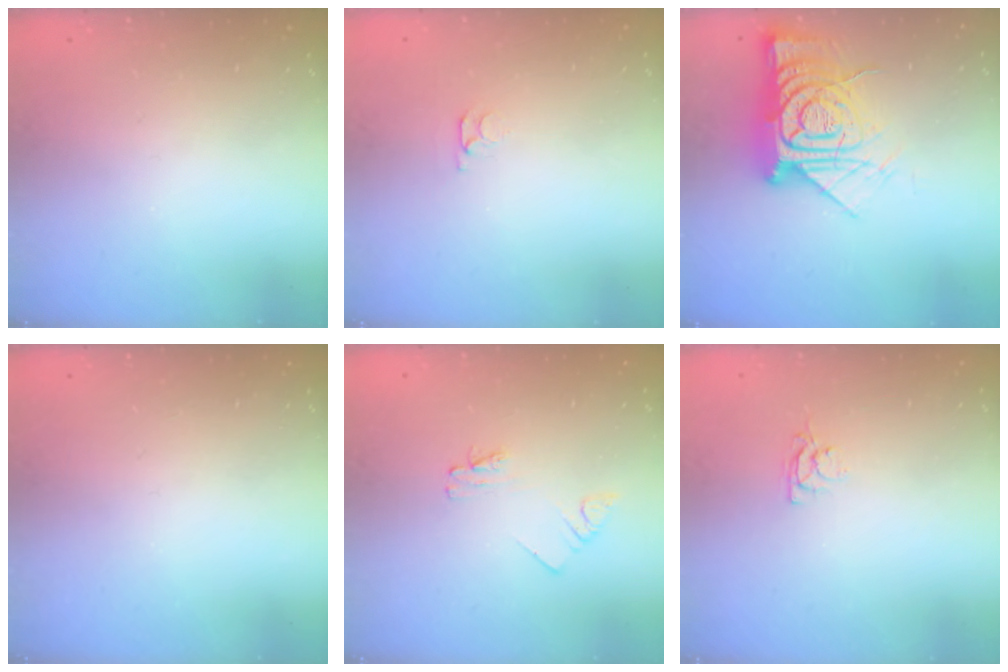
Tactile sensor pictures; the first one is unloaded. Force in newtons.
{"total": 3.2, "press": 3.2, "slide": 0.5}
{"total": 17.2, "press": 17.1, "slide": 1.5}
{"total": 0.0}
{"total": 2.9, "press": 2.9, "slide": 0.3}
{"total": 2.9, "press": 2.9, "slide": 0.3}